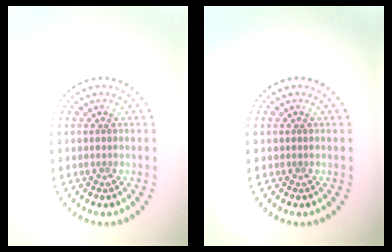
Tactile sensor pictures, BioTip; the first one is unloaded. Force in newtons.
{"total": 0.0}